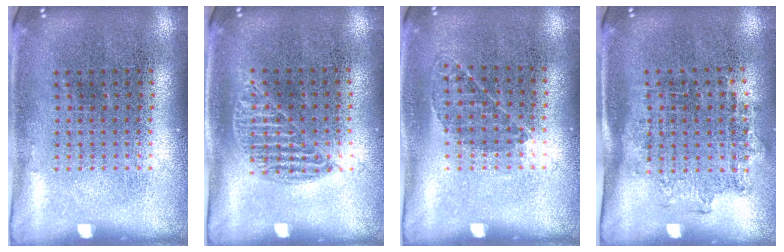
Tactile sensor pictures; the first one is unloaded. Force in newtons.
{"total": 1.0, "press": 0.8, "slide": 0.5}
{"total": 0.9, "press": 0.6, "slide": 0.7}
{"total": 1.3, "press": 1.0, "slide": 0.8}